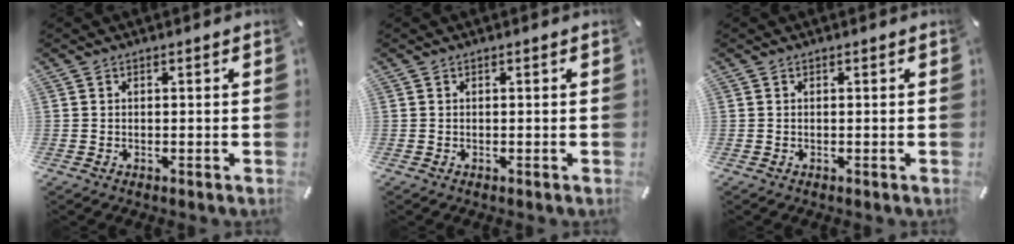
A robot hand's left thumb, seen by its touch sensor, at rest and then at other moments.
{"total": 0.0}
{"total": 0.0}